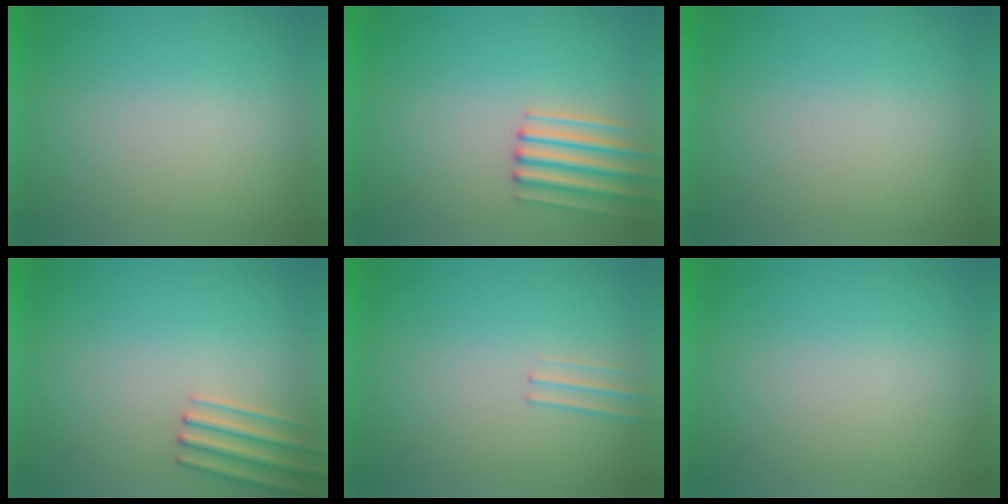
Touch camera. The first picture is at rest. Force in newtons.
{"total": 2.8}
{"total": 0.0}
{"total": 2.5}
{"total": 1.1}
{"total": 0.0}